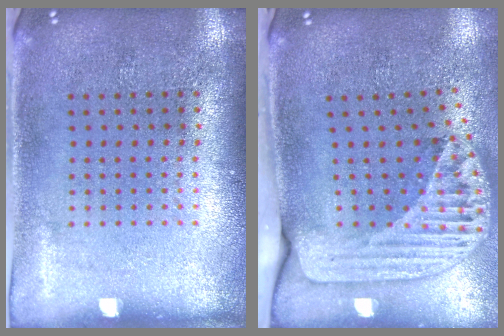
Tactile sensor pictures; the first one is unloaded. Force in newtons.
{"total": 2.5, "press": 1.8, "slide": 1.8}